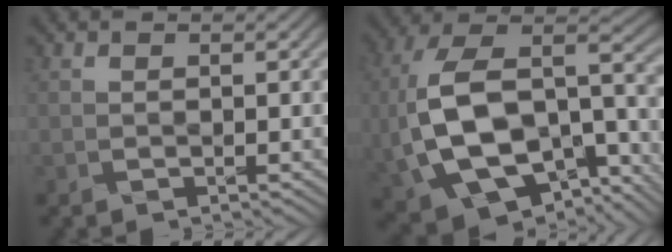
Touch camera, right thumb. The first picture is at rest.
{"total": 18.7, "force": [-4.7, 11.6, 13.9], "torque": [-0.311, -0.026, -0.048]}